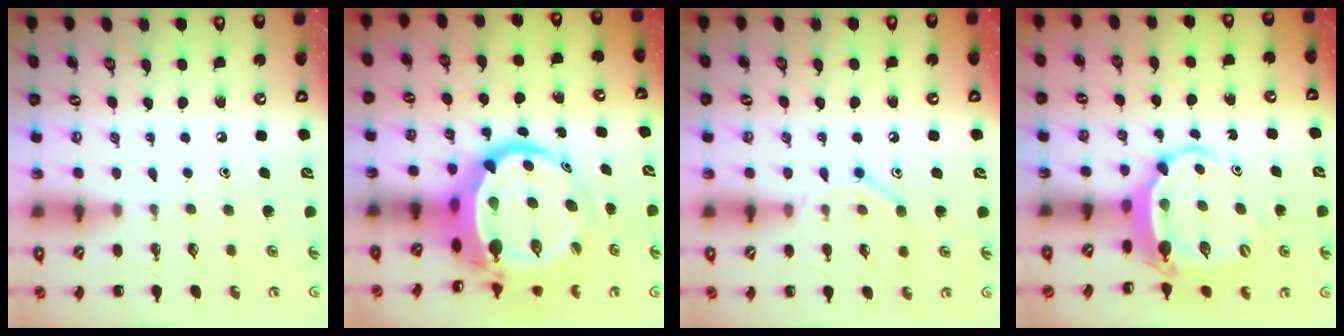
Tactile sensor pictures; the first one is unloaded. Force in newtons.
{"total": 13.3, "press": 12.9, "slide": 3.2}
{"total": 8.3, "press": 8.2, "slide": 1.2}
{"total": 5.9, "press": 5.8, "slide": 1.2}